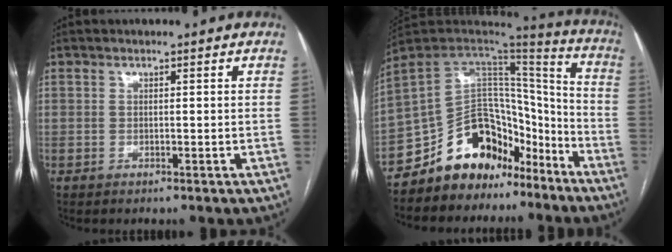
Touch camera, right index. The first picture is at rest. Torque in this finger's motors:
{"motor_torque": [0.05, -0.24, 0.08, -0.01]}